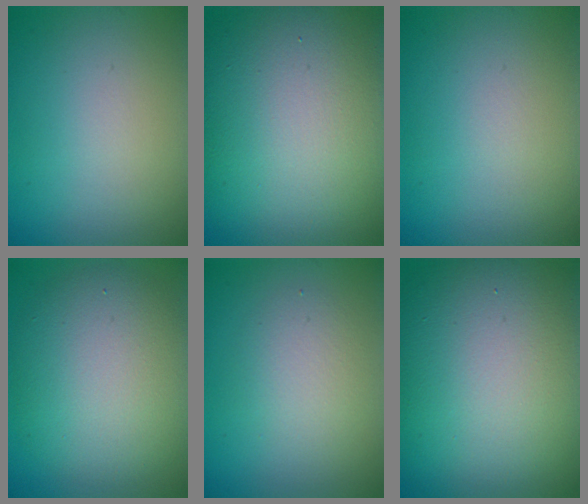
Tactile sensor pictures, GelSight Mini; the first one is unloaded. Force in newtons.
{"total": 17.1, "press": 17.0, "slide": 1.1}
{"total": 0.0}
{"total": 8.5, "press": 8.5, "slide": 0.5}
{"total": 2.6, "press": 2.6, "slide": 0.2}
{"total": 17.3, "press": 17.2, "slide": 1.1}